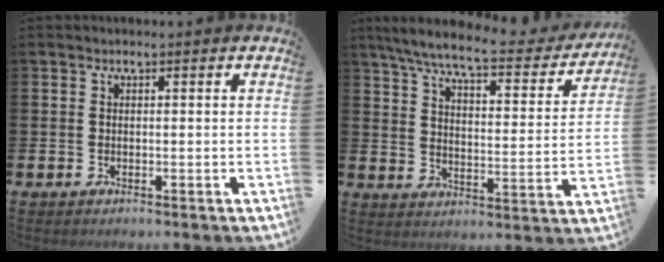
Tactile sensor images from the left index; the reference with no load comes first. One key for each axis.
{"total": 8.0, "fx": 6.9, "fy": 1.1, "fz": 3.9, "tx": -0.095, "ty": -0.045, "tz": 0.111}